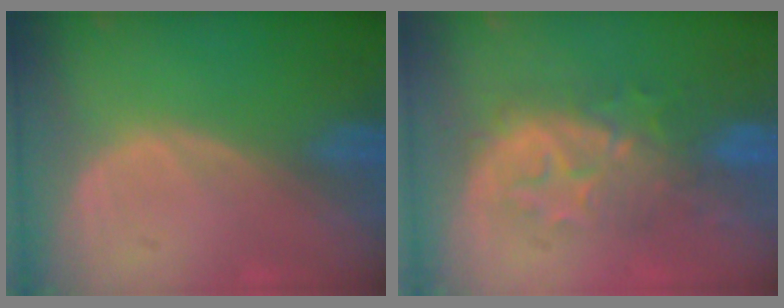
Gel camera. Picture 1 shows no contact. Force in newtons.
{"total": 8.2, "press": 8.2, "slide": 0.9}